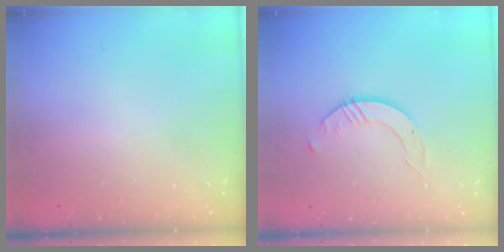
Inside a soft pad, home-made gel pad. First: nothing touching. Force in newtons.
{"total": 2.4, "press": 2.4, "slide": 0.3}